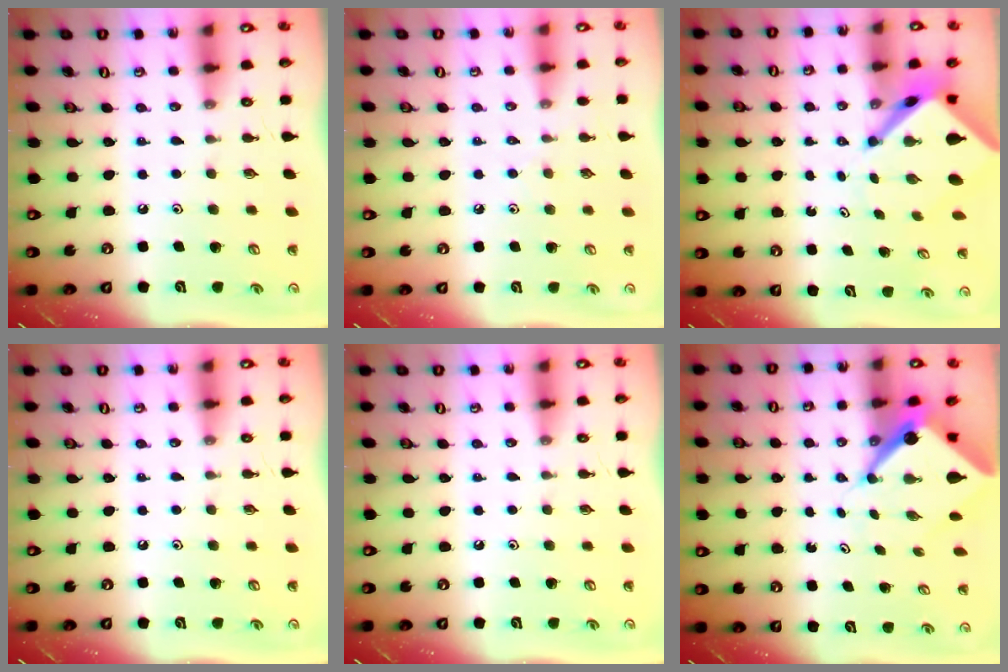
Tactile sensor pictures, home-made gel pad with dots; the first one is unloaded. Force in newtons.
{"total": 2.4, "press": 2.4, "slide": 0.5}
{"total": 5.9, "press": 5.9, "slide": 0.4}
{"total": 0.0}
{"total": 0.0}
{"total": 6.5, "press": 6.5, "slide": 0.5}